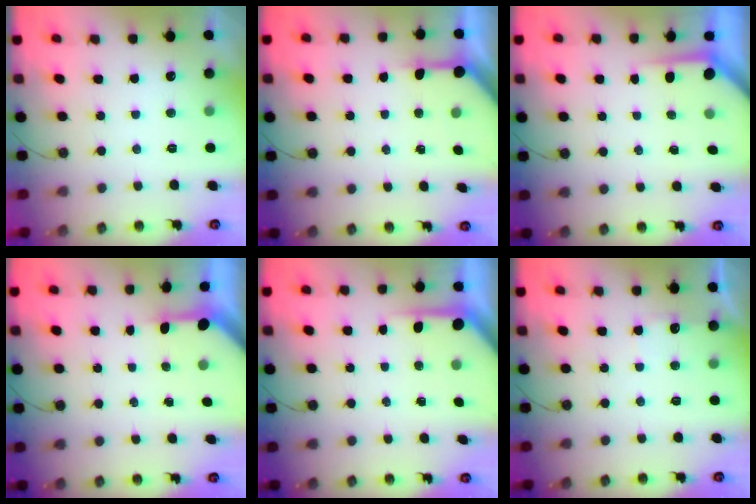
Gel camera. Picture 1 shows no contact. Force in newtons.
{"total": 4.8, "press": 4.8, "slide": 0.3}
{"total": 3.5, "press": 3.5, "slide": 0.4}
{"total": 3.0, "press": 3.0, "slide": 0.2}
{"total": 4.0, "press": 3.9, "slide": 0.3}
{"total": 3.7, "press": 3.7, "slide": 0.5}